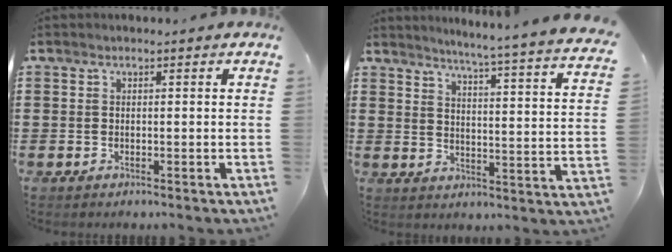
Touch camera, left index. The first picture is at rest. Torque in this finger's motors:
{"motor_torque": [1.15, -0.98, 0.22, 0.13]}